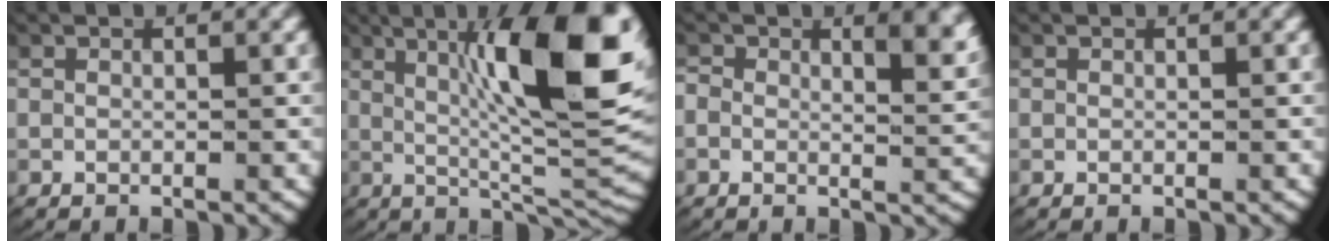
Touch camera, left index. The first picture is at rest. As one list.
[{"total": 15.1, "force": [3.9, 5.0, 13.7], "torque": [-0.195, 0.002, 0.058]}, {"total": 3.6, "force": [1.5, 1.7, 2.8], "torque": [-0.047, -0.007, 0.022]}, {"total": 0.0}]